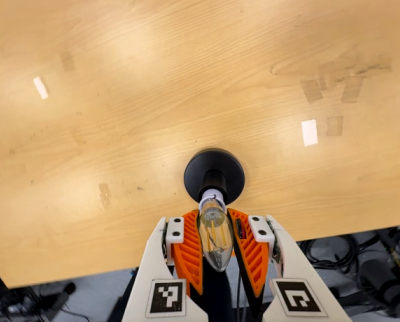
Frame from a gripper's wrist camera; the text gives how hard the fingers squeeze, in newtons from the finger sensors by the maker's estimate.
{"total": 18.5, "left": 16.6, "right": 20.3}